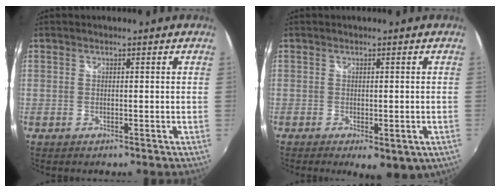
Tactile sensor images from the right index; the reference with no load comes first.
{"total": 6.8, "force": [-3.4, 2.8, 5.2], "torque": [-0.082, -0.030, -0.041]}